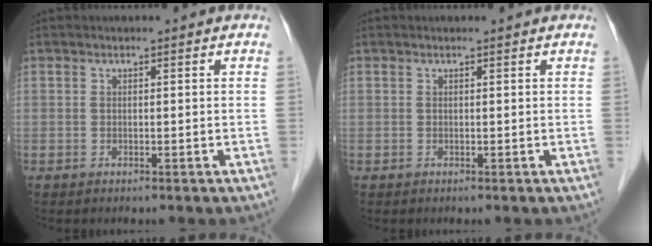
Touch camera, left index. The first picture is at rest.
{"total": 0.0}